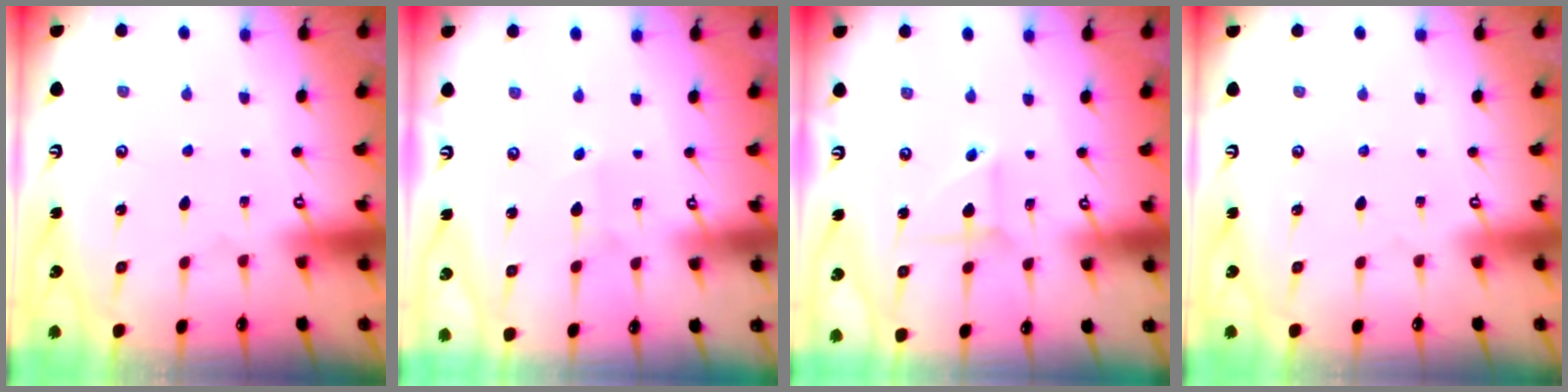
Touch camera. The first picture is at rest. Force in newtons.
{"total": 2.0, "press": 2.0, "slide": 0.2}
{"total": 2.9, "press": 2.8, "slide": 0.3}
{"total": 0.0}